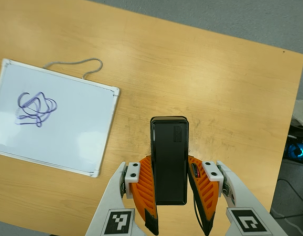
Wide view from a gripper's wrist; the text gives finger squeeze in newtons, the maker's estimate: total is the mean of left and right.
{"total": 4.0, "left": 2.6, "right": 5.4}